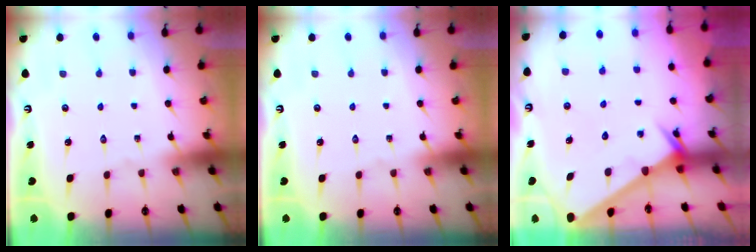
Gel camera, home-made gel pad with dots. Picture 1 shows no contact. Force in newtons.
{"total": 0.0}
{"total": 2.6, "press": 2.6, "slide": 0.0}